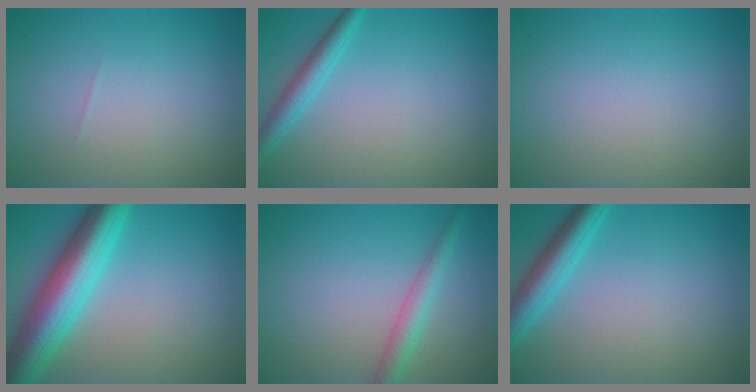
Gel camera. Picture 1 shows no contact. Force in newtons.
{"total": 2.5, "press": 2.5, "slide": 0.1}
{"total": 0.0}
{"total": 8.7, "press": 8.7, "slide": 0.4}
{"total": 2.6, "press": 2.6, "slide": 0.1}
{"total": 3.9, "press": 3.9, "slide": 0.2}